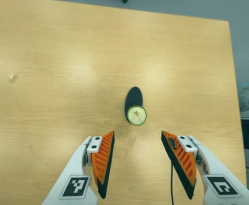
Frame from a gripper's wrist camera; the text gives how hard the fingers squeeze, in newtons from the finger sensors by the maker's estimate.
{"total": 0.0}